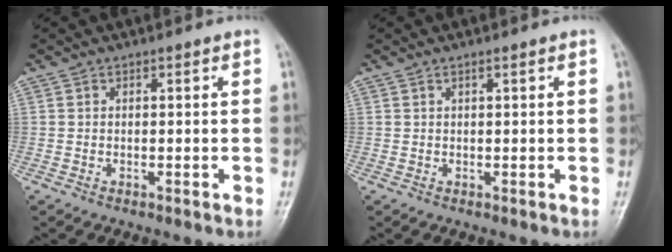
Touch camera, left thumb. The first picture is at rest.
{"total": 0.6, "force": [0.4, 0.1, 0.5], "torque": [-0.007, -0.001, 0.007]}